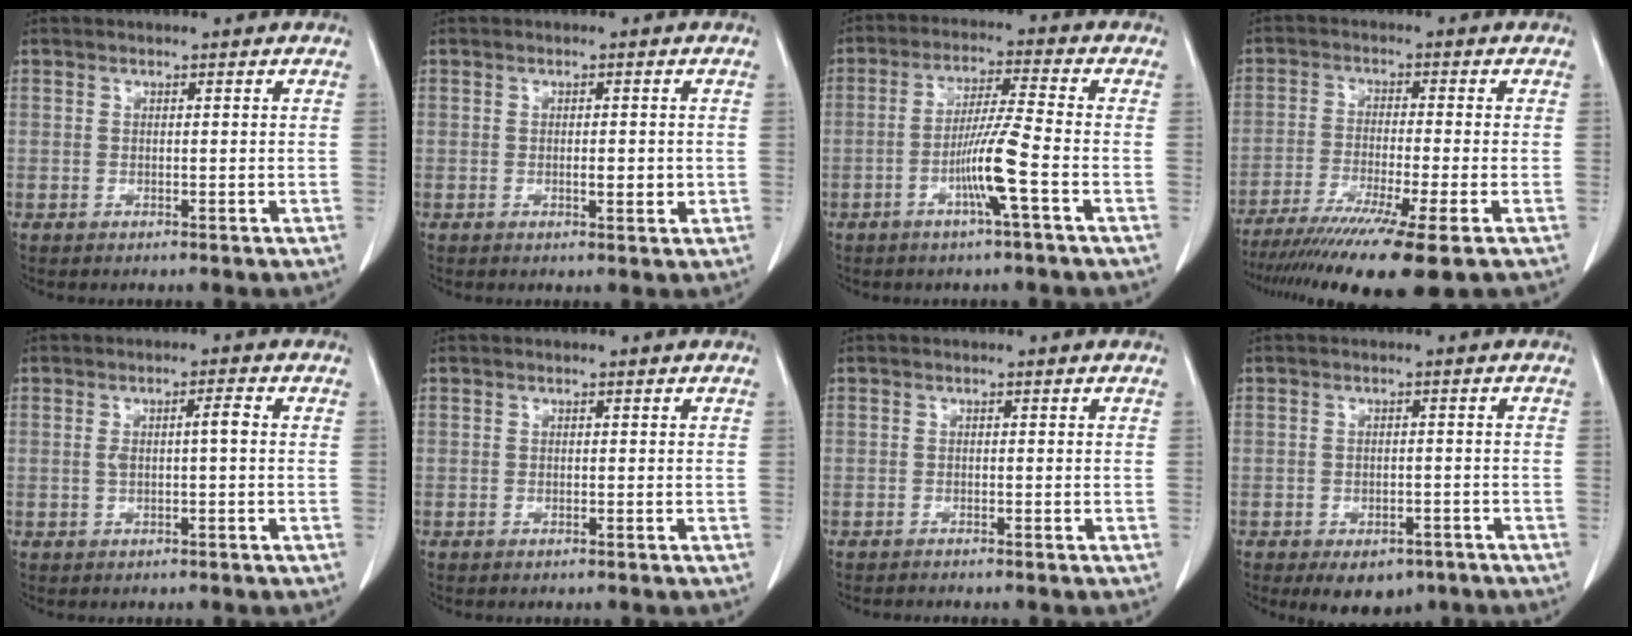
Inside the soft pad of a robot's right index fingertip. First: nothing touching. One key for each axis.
{"total": 2.1, "fx": -0.2, "fy": 0.8, "fz": 2.0, "tx": -0.033, "ty": -0.002, "tz": 0.000}
{"total": 7.7, "fx": -2.8, "fy": -0.8, "fz": 7.1, "tx": -0.141, "ty": -0.004, "tz": -0.056}
{"total": 14.7, "fx": -10.5, "fy": -0.5, "fz": 10.2, "tx": -0.166, "ty": -0.044, "tz": -0.171}
{"total": 3.0, "fx": 0.1, "fy": 0.4, "fz": 3.0, "tx": -0.058, "ty": 0.010, "tz": 0.005}
{"total": 0.0}
{"total": 0.8, "fx": -0.8, "fy": -0.2, "fz": 0.0, "tx": -0.004, "ty": -0.003, "tz": -0.013}
{"total": 6.1, "fx": -4.1, "fy": 3.7, "fz": 2.7, "tx": -0.025, "ty": 0.002, "tz": -0.048}